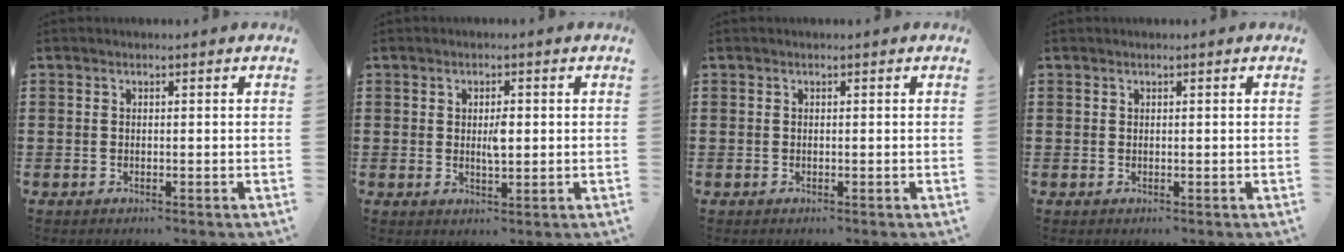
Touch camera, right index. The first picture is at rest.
{"total": 2.8, "force": [0.3, 0.9, 2.7], "torque": [-0.046, -0.003, 0.002]}
{"total": 0.0}
{"total": 0.0}